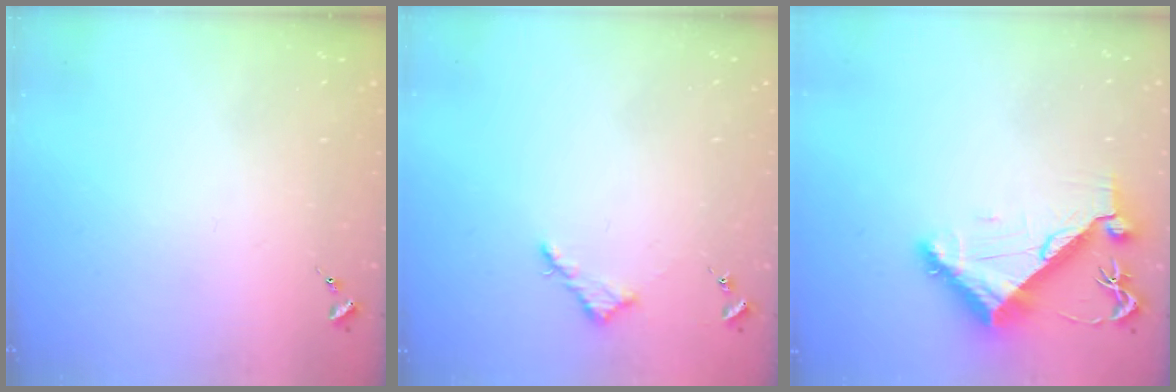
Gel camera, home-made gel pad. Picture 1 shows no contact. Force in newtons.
{"total": 5.6, "press": 5.6, "slide": 0.6}
{"total": 9.3, "press": 9.2, "slide": 1.5}